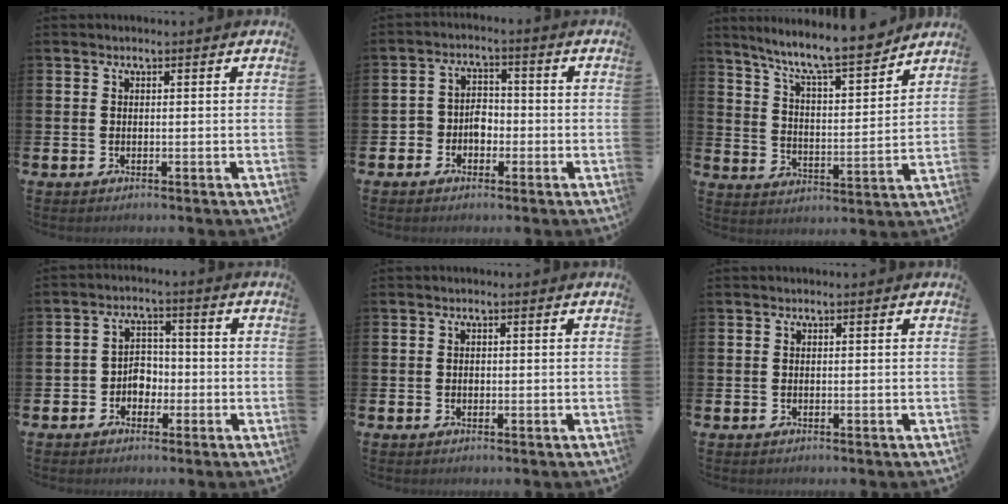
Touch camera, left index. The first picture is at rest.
{"total": 3.5, "force": [-1.8, 2.8, 1.1], "torque": [-0.026, 0.006, -0.041]}
{"total": 9.4, "force": [8.6, 0.9, 3.7], "torque": [-0.094, -0.062, 0.146]}
{"total": 3.4, "force": [-1.5, 2.8, 1.3], "torque": [-0.028, 0.006, -0.036]}
{"total": 0.6, "force": [0.0, 0.5, 0.2], "torque": [-0.002, 0.003, -0.003]}
{"total": 0.0}